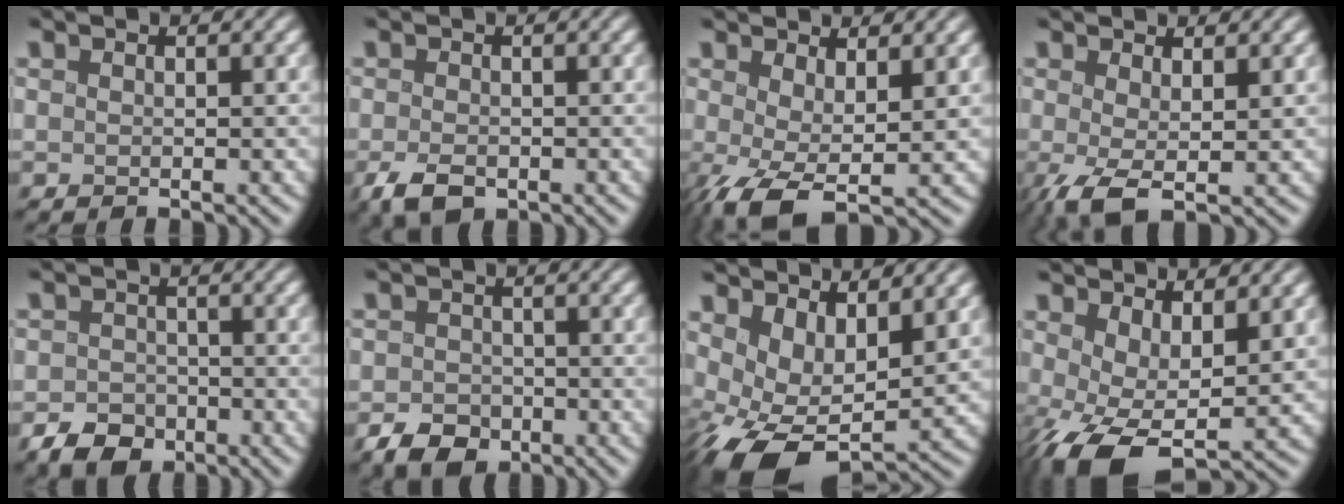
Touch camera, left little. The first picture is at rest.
{"total": 3.3, "force": [-1.6, 1.9, 2.1], "torque": [-0.044, -0.008, -0.031]}
{"total": 5.5, "force": [-0.8, 2.4, 4.9], "torque": [-0.096, -0.006, -0.019]}
{"total": 3.5, "force": [-0.6, 1.2, 3.2], "torque": [-0.064, -0.005, -0.015]}
{"total": 3.2, "force": [-2.1, 2.1, 1.0], "torque": [-0.009, -0.003, -0.043]}
{"total": 3.3, "force": [-2.0, 2.3, 1.4], "torque": [-0.015, -0.005, -0.042]}
{"total": 10.3, "force": [-0.8, 6.2, 8.2], "torque": [-0.150, -0.026, -0.004]}
{"total": 7.9, "force": [-1.0, 4.2, 6.7], "torque": [-0.134, -0.022, -0.012]}